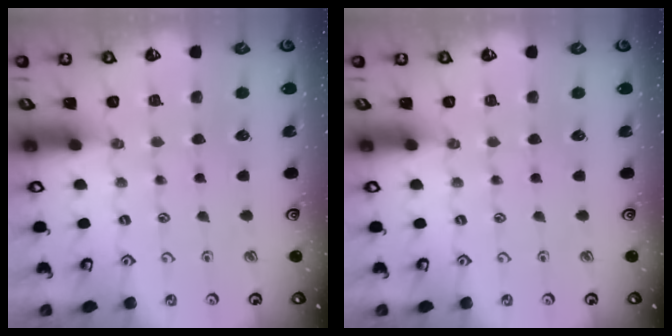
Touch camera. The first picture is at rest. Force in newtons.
{"total": 0.0}